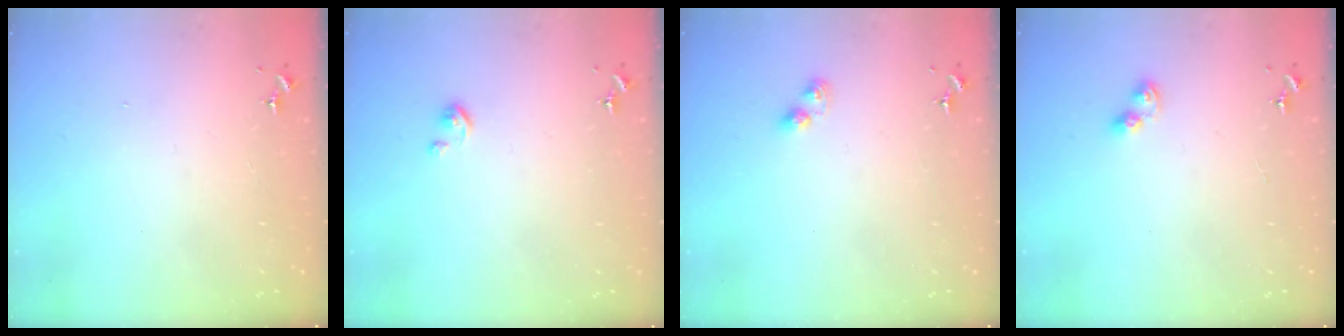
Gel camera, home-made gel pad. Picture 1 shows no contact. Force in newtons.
{"total": 3.4, "press": 3.4, "slide": 0.4}
{"total": 3.4, "press": 3.4, "slide": 0.5}
{"total": 4.6, "press": 4.6, "slide": 0.5}